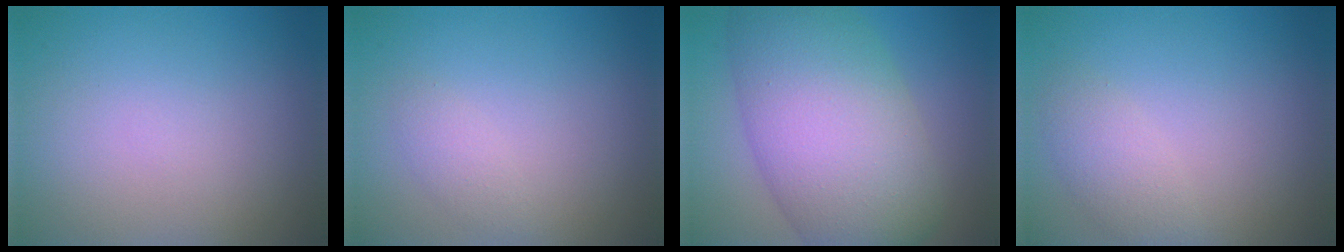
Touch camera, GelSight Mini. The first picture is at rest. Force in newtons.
{"total": 1.1, "press": 1.1, "slide": 0.0}
{"total": 12.1, "press": 12.1, "slide": 0.4}
{"total": 2.0, "press": 2.0, "slide": 0.0}